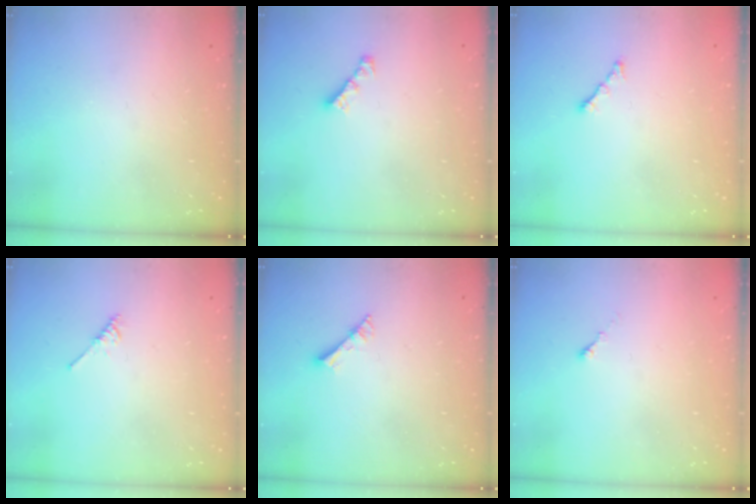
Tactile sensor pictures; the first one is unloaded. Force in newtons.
{"total": 2.4, "press": 2.4, "slide": 0.1}
{"total": 1.7, "press": 1.6, "slide": 0.6}
{"total": 2.1, "press": 2.1, "slide": 0.4}
{"total": 4.1, "press": 4.1, "slide": 0.4}
{"total": 0.0}